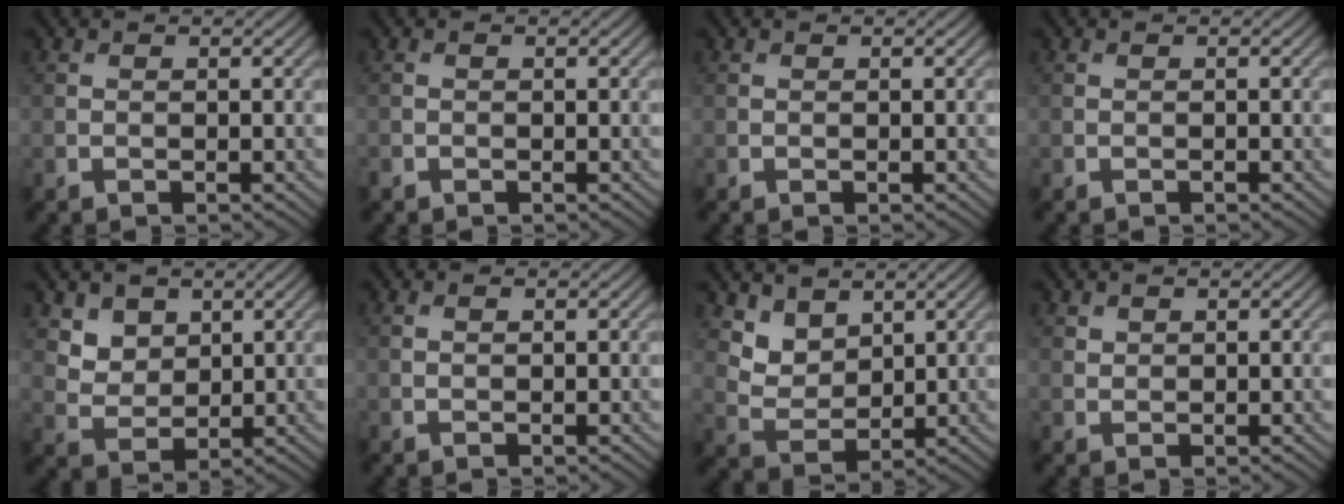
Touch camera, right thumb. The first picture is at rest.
{"total": 0.6, "force": [-0.4, 0.3, 0.1], "torque": [-0.003, -0.003, -0.009]}
{"total": 0.0}
{"total": 0.0}
{"total": 4.4, "force": [2.7, 3.2, 1.5], "torque": [-0.056, -0.028, 0.066]}
{"total": 0.7, "force": [0.2, 0.3, 0.6], "torque": [-0.011, 0.001, 0.004]}
{"total": 4.7, "force": [3.4, 2.7, 1.7], "torque": [-0.055, -0.020, 0.075]}
{"total": 1.0, "force": [0.8, 0.7, 0.2], "torque": [-0.005, -0.002, 0.018]}